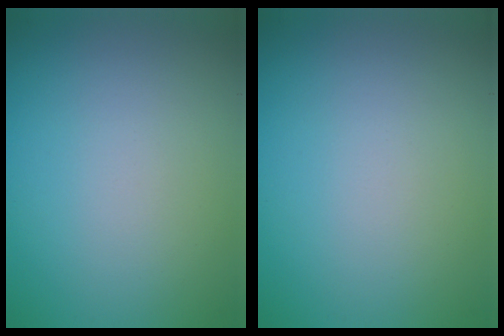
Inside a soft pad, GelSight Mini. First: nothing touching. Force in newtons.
{"total": 0.0}